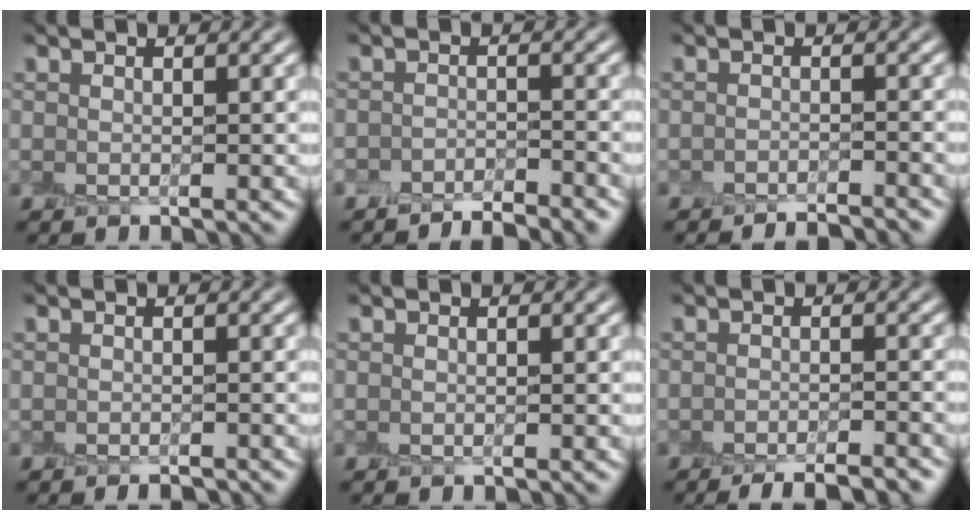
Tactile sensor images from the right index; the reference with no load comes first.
{"total": 3.3, "force": [-3.1, 0.5, 0.9], "torque": [-0.010, 0.004, -0.048]}
{"total": 3.1, "force": [-3.0, 0.2, 0.8], "torque": [-0.013, 0.008, -0.036]}
{"total": 0.7, "force": [-0.7, 0.0, 0.2], "torque": [-0.004, -0.002, -0.009]}
{"total": 0.0}
{"total": 4.4, "force": [-3.8, 0.8, 2.0], "torque": [-0.028, 0.001, -0.046]}